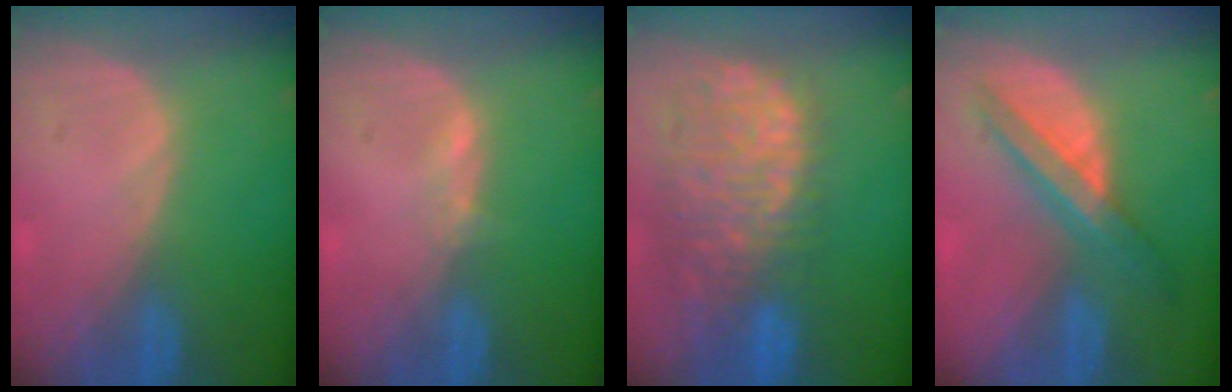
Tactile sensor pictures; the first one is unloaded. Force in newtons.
{"total": 1.1, "press": 1.1, "slide": 0.3}
{"total": 12.6, "press": 10.3, "slide": 7.2}
{"total": 7.2, "press": 6.1, "slide": 3.8}